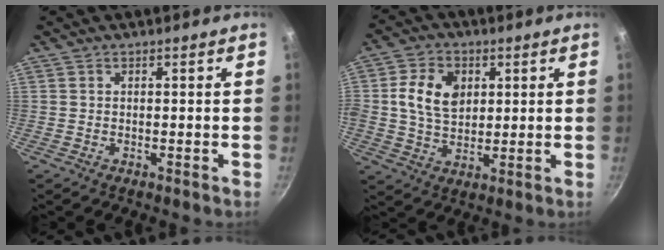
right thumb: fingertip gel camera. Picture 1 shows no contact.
{"total": 9.8, "force": [2.1, 7.0, 6.5], "torque": [-0.102, -0.001, 0.035]}